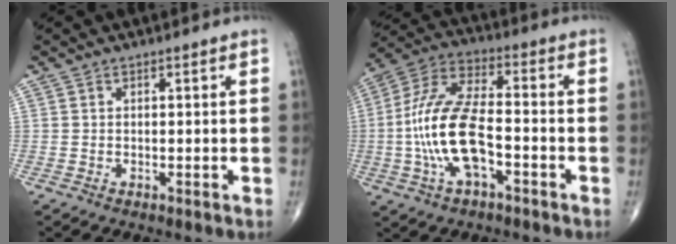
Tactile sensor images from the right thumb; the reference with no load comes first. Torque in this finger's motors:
{"motor_torque": [1.83, 1.63, 1.87, -0.07, 0.62]}